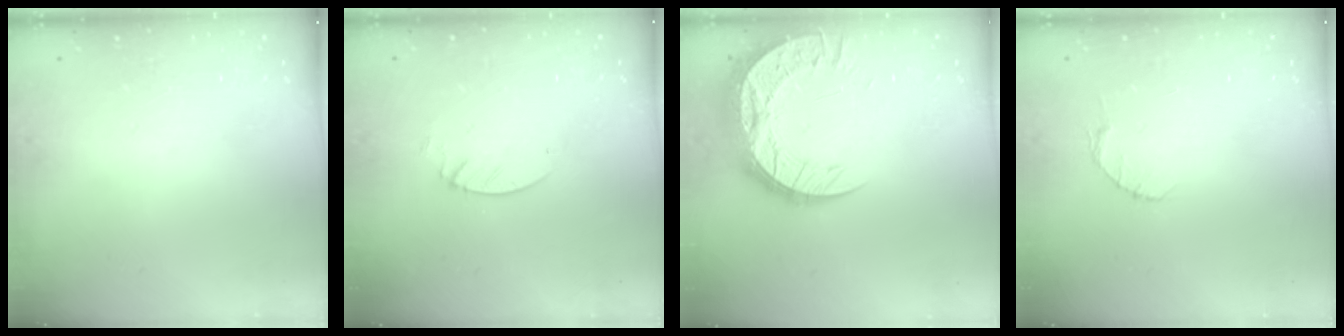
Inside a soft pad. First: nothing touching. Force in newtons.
{"total": 1.3, "press": 1.3, "slide": 0.1}
{"total": 17.5, "press": 17.4, "slide": 1.4}
{"total": 2.6, "press": 2.6, "slide": 0.3}